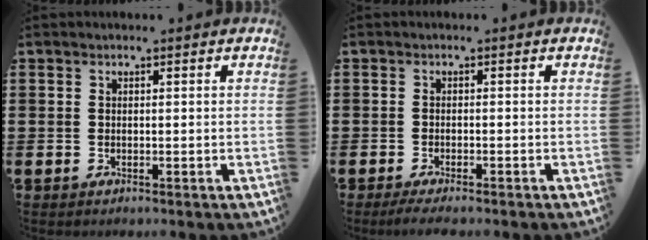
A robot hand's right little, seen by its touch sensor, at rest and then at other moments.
{"total": 1.3, "force": [-1.0, 0.1, 0.9], "torque": [-0.013, -0.002, -0.018]}